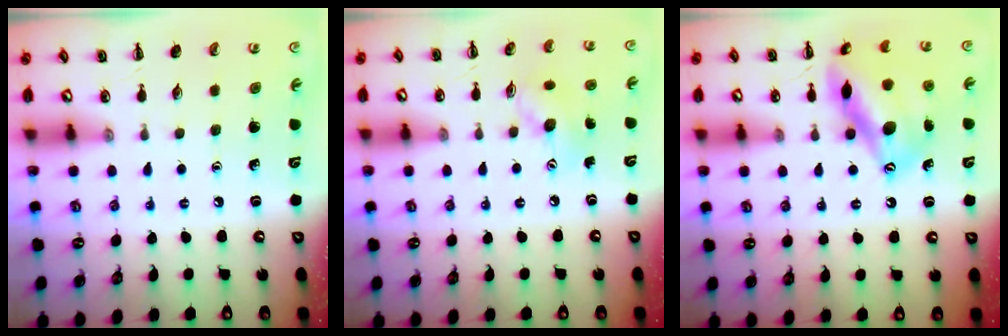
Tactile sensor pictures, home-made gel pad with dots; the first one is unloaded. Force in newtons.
{"total": 7.4, "press": 7.4, "slide": 0.4}
{"total": 16.9, "press": 16.9, "slide": 0.9}